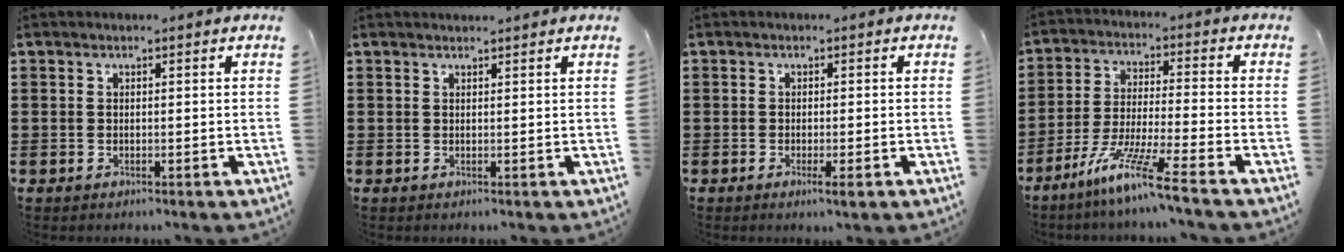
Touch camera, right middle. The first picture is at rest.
{"total": 0.8, "force": [0.8, 0.0, 0.1], "torque": [0.004, -0.007, 0.014]}
{"total": 1.5, "force": [-0.5, 0.1, 1.4], "torque": [-0.024, -0.004, -0.008]}
{"total": 9.5, "force": [-7.2, -0.3, 6.2], "torque": [-0.131, -0.014, -0.143]}